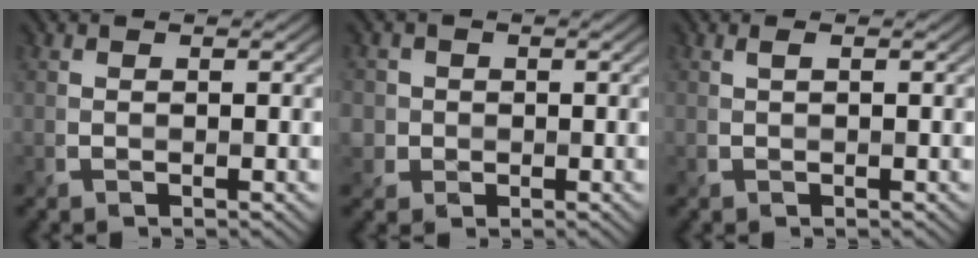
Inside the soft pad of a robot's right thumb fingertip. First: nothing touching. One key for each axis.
{"total": 3.0, "fx": 0.3, "fy": 3.0, "fz": 0.4, "tx": -0.017, "ty": -0.003, "tz": 0.002}
{"total": 0.7, "fx": 0.2, "fy": 0.1, "fz": 0.6, "tx": -0.016, "ty": 0.002, "tz": 0.004}